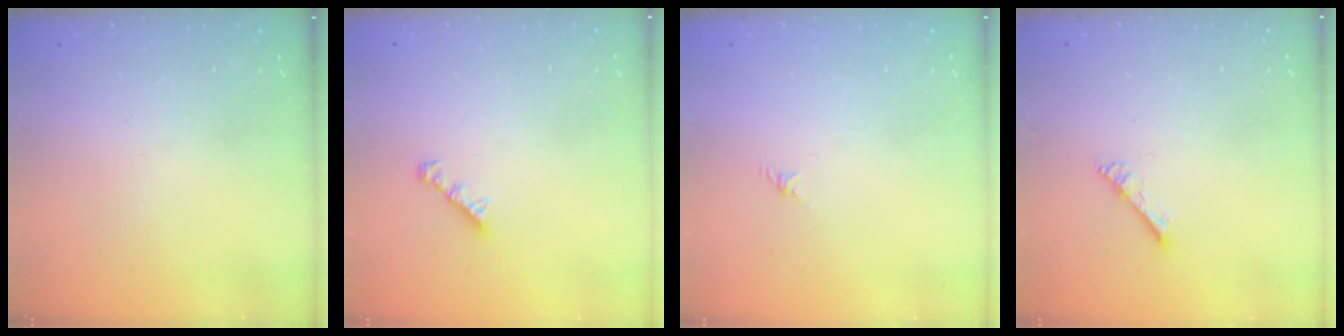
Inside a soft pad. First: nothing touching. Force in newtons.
{"total": 2.4, "press": 2.4, "slide": 0.1}
{"total": 0.0}
{"total": 2.9, "press": 2.9, "slide": 0.3}